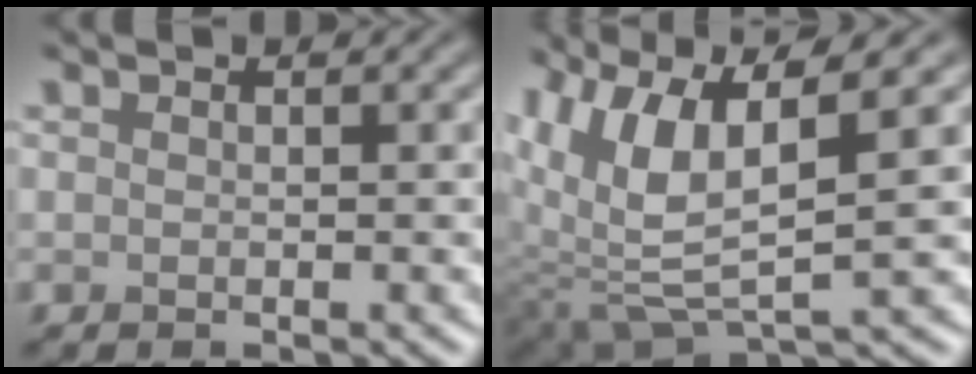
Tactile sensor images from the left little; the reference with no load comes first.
{"total": 8.2, "force": [2.8, 2.9, 7.1], "torque": [-0.154, 0.001, 0.055]}